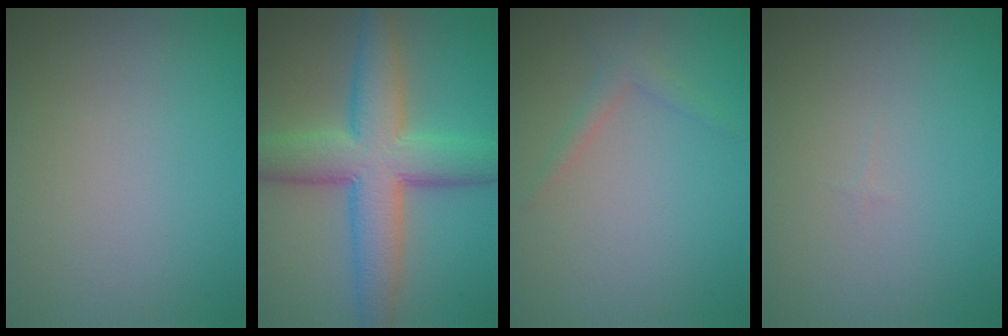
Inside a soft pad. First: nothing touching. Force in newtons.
{"total": 9.2, "press": 9.2, "slide": 0.3}
{"total": 1.4, "press": 1.4, "slide": 0.1}
{"total": 0.0}